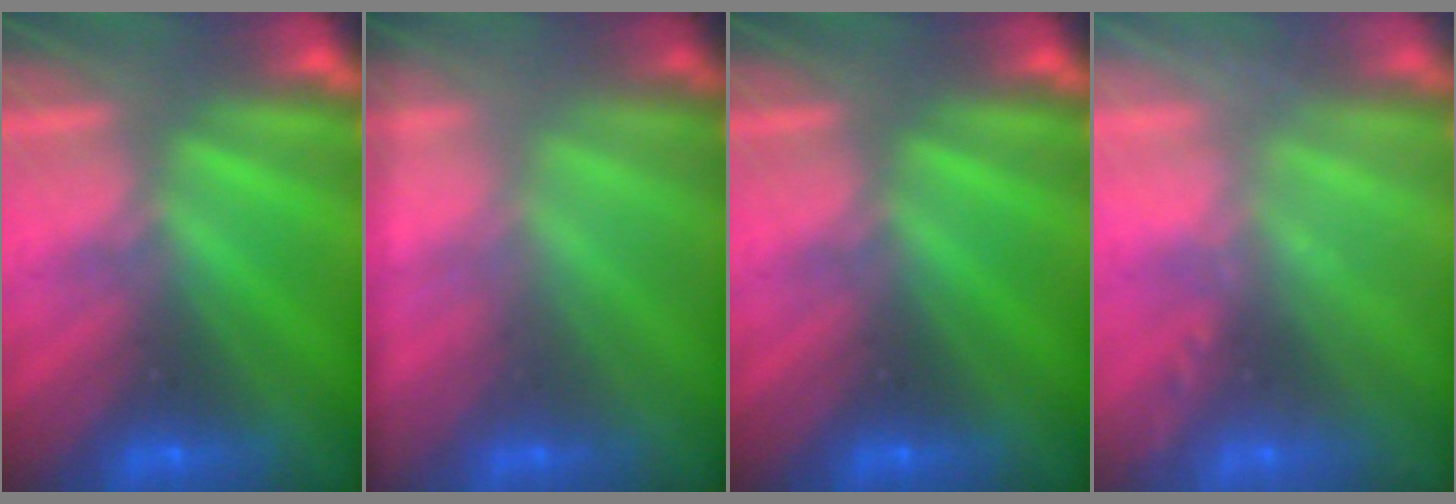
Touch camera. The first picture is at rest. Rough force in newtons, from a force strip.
{"total": 1.7}
{"total": 0.0}
{"total": 2.4}